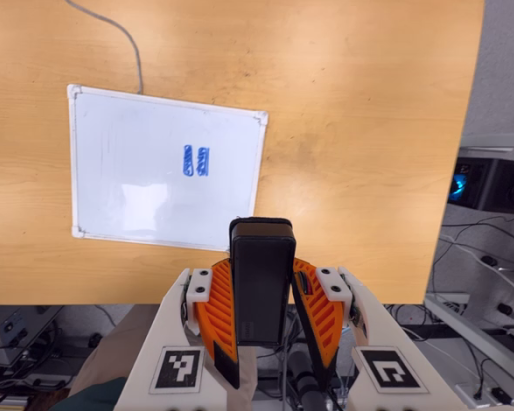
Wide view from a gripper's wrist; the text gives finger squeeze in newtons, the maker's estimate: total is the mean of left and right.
{"total": 5.5, "left": 4.2, "right": 6.9}